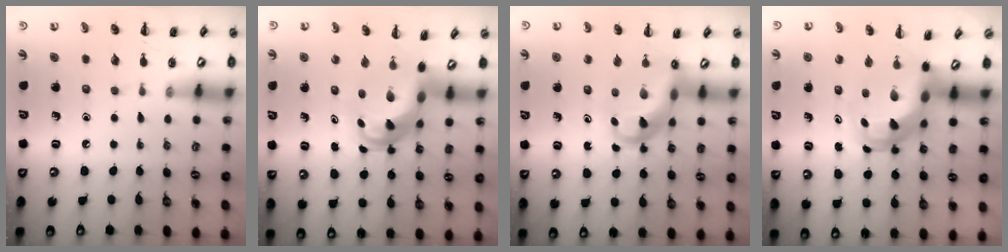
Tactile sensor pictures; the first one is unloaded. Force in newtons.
{"total": 5.7, "press": 5.4, "slide": 1.8}
{"total": 8.6, "press": 8.3, "slide": 2.3}
{"total": 6.2, "press": 6.0, "slide": 1.7}